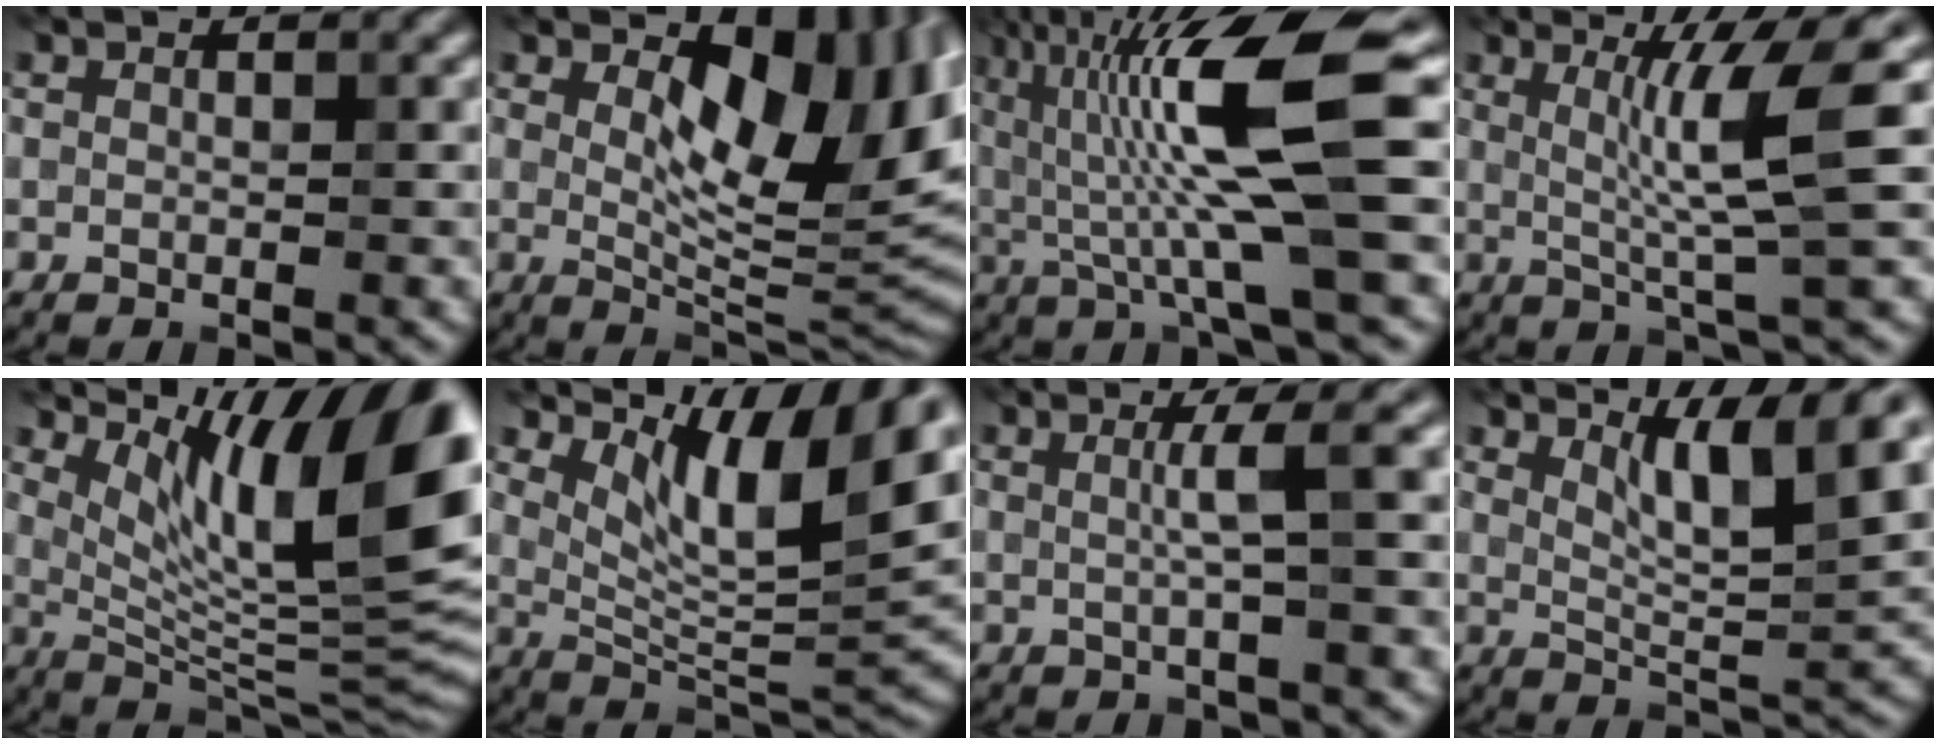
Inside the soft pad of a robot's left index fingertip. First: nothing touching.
{"total": 11.3, "force": [3.2, 5.2, 9.6], "torque": [-0.135, -0.006, 0.058]}
{"total": 11.2, "force": [1.6, 1.5, 10.9], "torque": [-0.194, 0.006, 0.034]}
{"total": 5.7, "force": [1.2, 0.0, 5.6], "torque": [-0.108, 0.002, 0.024]}
{"total": 13.0, "force": [5.7, 3.4, 11.2], "torque": [-0.160, -0.003, 0.106]}
{"total": 10.0, "force": [4.9, 3.7, 7.9], "torque": [-0.121, -0.006, 0.088]}
{"total": 3.1, "force": [0.4, 0.1, 3.1], "torque": [-0.054, 0.012, 0.003]}
{"total": 6.7, "force": [3.4, 1.3, 5.6], "torque": [-0.095, -0.003, 0.057]}